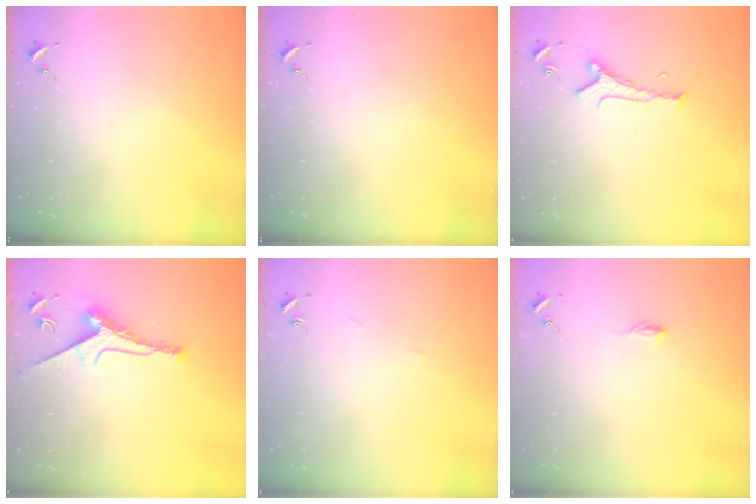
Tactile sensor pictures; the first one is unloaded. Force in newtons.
{"total": 0.0}
{"total": 5.1, "press": 5.0, "slide": 0.7}
{"total": 9.6, "press": 9.6, "slide": 0.3}
{"total": 2.5, "press": 2.5, "slide": 0.4}
{"total": 6.5, "press": 6.4, "slide": 0.7}